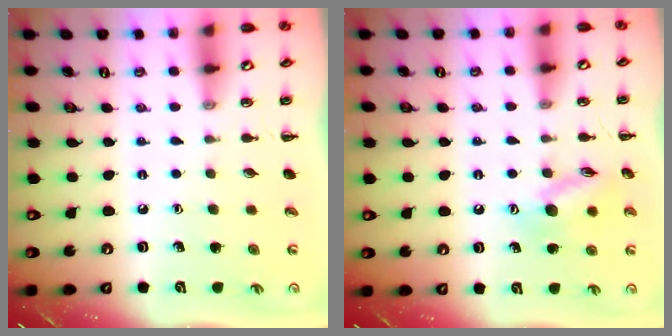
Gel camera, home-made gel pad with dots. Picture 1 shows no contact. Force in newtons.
{"total": 11.7, "press": 11.6, "slide": 1.0}